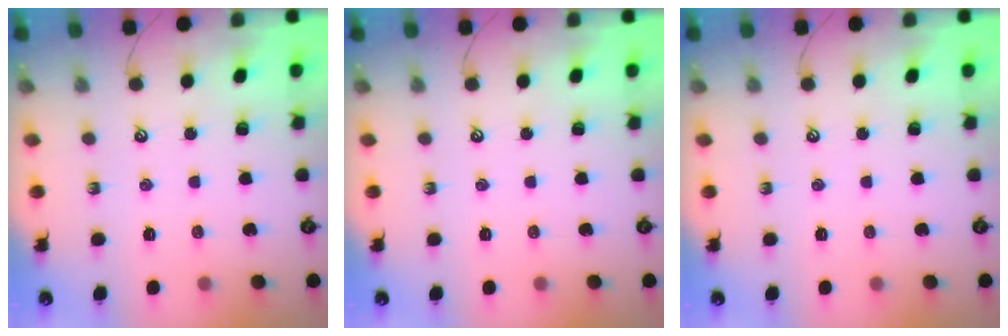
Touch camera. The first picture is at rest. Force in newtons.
{"total": 0.0}
{"total": 0.0}